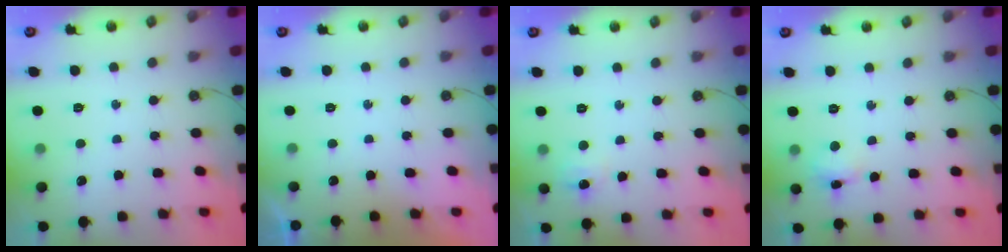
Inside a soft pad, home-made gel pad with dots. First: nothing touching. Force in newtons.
{"total": 0.0}
{"total": 4.8, "press": 4.7, "slide": 0.7}
{"total": 2.8, "press": 2.8, "slide": 0.5}